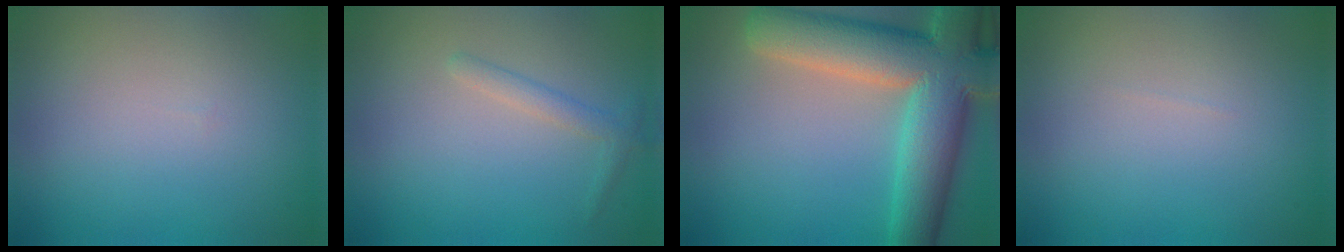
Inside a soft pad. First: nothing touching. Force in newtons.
{"total": 1.5, "press": 1.5, "slide": 0.1}
{"total": 12.0, "press": 11.9, "slide": 1.0}
{"total": 0.0}